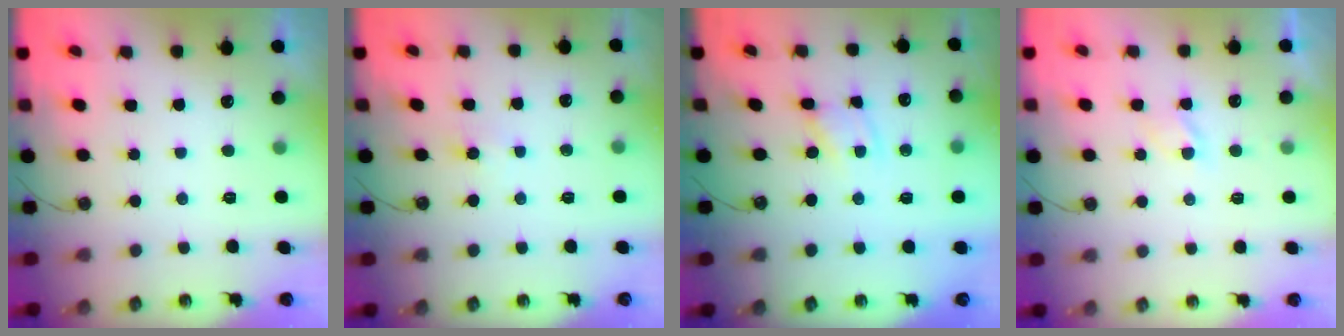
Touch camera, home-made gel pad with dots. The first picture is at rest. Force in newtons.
{"total": 4.2, "press": 4.2, "slide": 0.4}
{"total": 2.6, "press": 2.6, "slide": 0.2}
{"total": 2.9, "press": 2.8, "slide": 0.6}